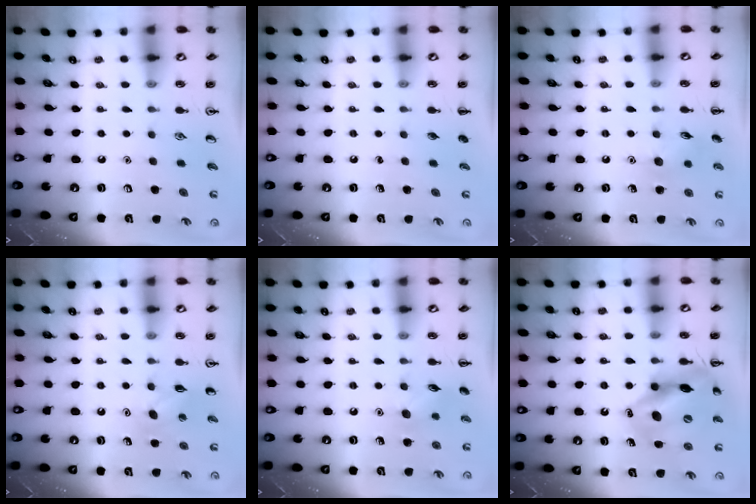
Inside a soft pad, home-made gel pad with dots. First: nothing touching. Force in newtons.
{"total": 0.0}
{"total": 6.6, "press": 6.4, "slide": 1.4}
{"total": 6.7, "press": 6.5, "slide": 1.7}
{"total": 7.5, "press": 7.2, "slide": 2.1}
{"total": 15.2, "press": 14.8, "slide": 3.3}